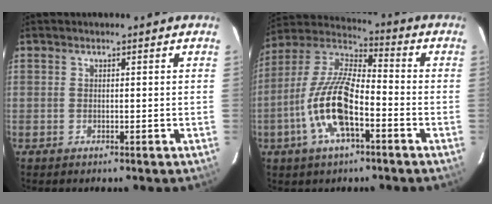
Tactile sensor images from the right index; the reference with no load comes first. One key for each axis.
{"total": 15.0, "fx": -5.6, "fy": 5.3, "fz": 12.9, "tx": -0.266, "ty": -0.003, "tz": -0.111}